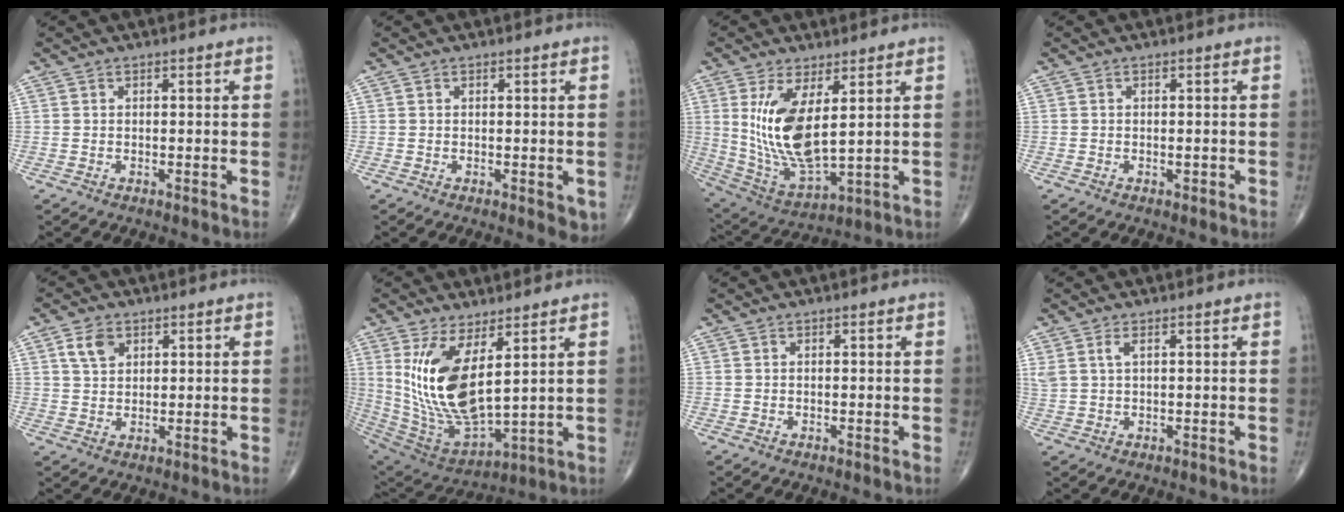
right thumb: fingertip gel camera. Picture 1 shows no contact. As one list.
[{"total": 2.6, "force": [-0.5, 1.2, 2.2], "torque": [-0.014, -0.004, -0.007]}, {"total": 14.2, "force": [3.3, 5.6, 12.6], "torque": [-0.245, -0.031, 0.084]}, {"total": 0.6, "force": [-0.2, 0.3, 0.4], "torque": [-0.001, 0.001, -0.005]}, {"total": 4.7, "force": [2.1, 3.2, 2.7], "torque": [-0.039, -0.006, 0.041]}, {"total": 16.9, "force": [5.0, 6.9, 14.6], "torque": [-0.284, -0.041, 0.118]}, {"total": 0.0}, {"total": 2.4, "force": [1.2, 0.8, 1.9], "torque": [-0.051, 0.007, 0.032]}]